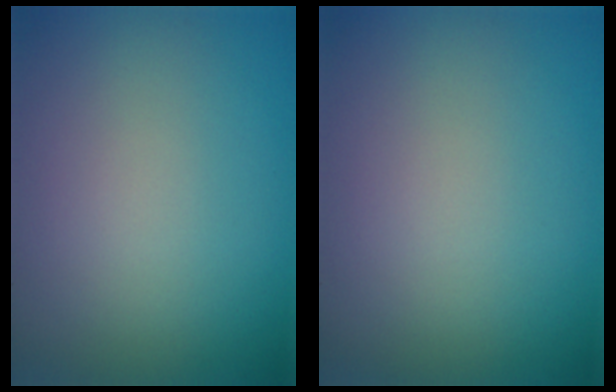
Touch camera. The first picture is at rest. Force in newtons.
{"total": 0.0}